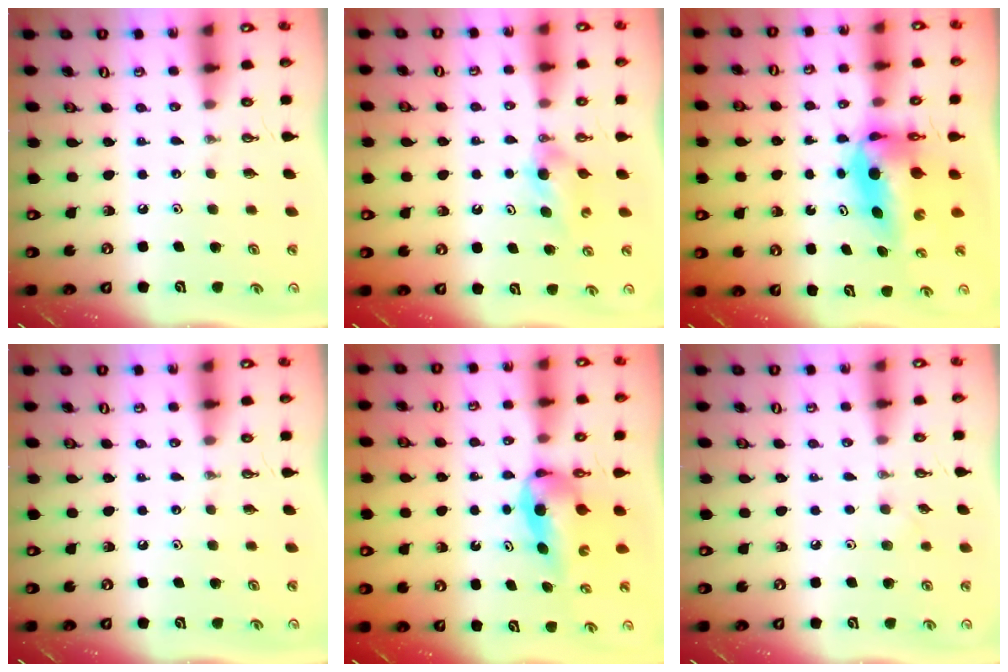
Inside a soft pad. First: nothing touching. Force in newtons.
{"total": 3.8, "press": 3.8, "slide": 0.6}
{"total": 8.3, "press": 7.0, "slide": 4.4}
{"total": 0.0}
{"total": 7.2, "press": 6.8, "slide": 2.4}
{"total": 3.9, "press": 3.8, "slide": 0.8}